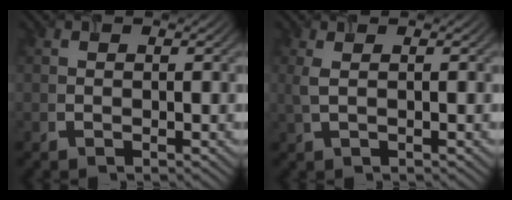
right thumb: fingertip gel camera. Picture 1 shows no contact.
{"total": 1.7, "force": [0.4, 0.4, 1.6], "torque": [-0.041, 0.005, 0.010]}